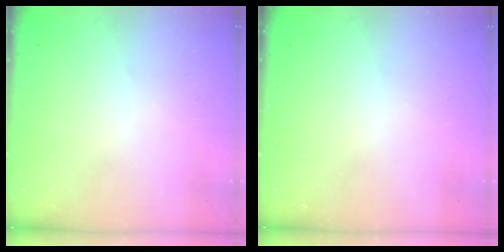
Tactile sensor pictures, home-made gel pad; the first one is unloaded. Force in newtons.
{"total": 0.0}